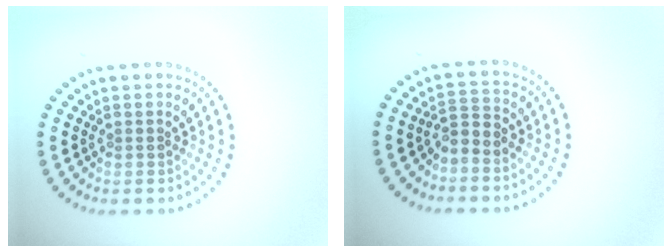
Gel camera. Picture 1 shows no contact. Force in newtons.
{"total": 2.1, "press": 1.4, "slide": 1.6}